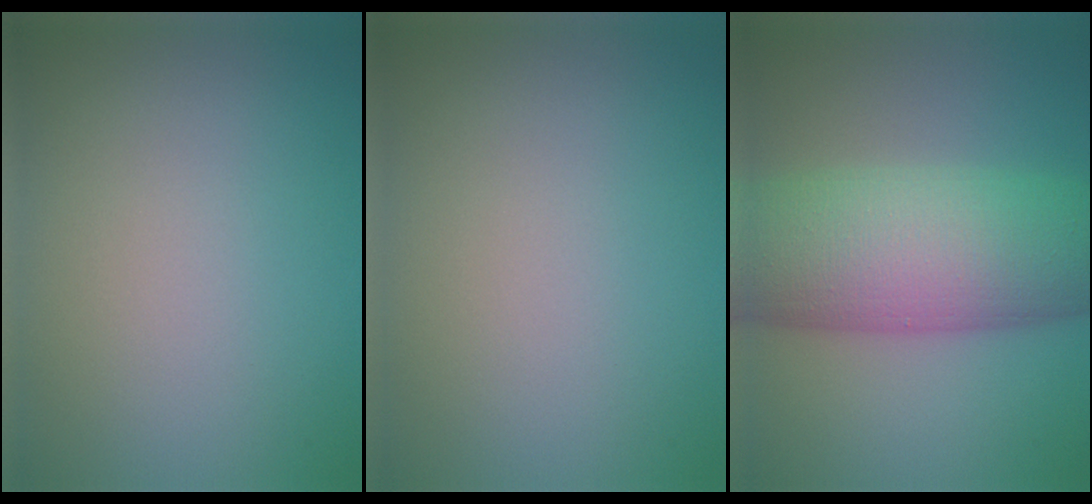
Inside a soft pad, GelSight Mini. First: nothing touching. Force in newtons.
{"total": 0.0}
{"total": 12.3, "press": 12.3, "slide": 0.4}